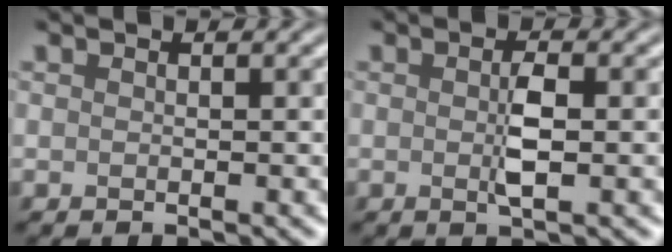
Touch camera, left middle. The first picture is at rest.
{"total": 2.2, "force": [0.1, 0.5, 2.1], "torque": [-0.042, -0.003, -0.002]}